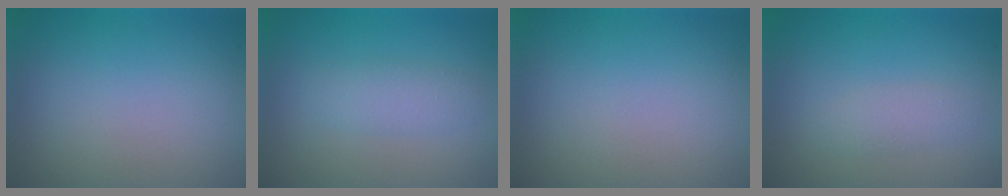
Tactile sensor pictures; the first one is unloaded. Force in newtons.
{"total": 2.0, "press": 2.0, "slide": 0.0}
{"total": 0.0}
{"total": 1.4, "press": 1.4, "slide": 0.1}